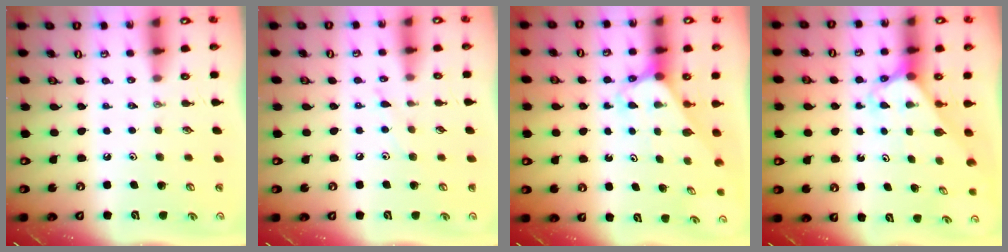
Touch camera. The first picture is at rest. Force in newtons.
{"total": 5.8, "press": 5.8, "slide": 0.7}
{"total": 2.7, "press": 2.7, "slide": 0.2}
{"total": 2.6, "press": 2.6, "slide": 0.2}